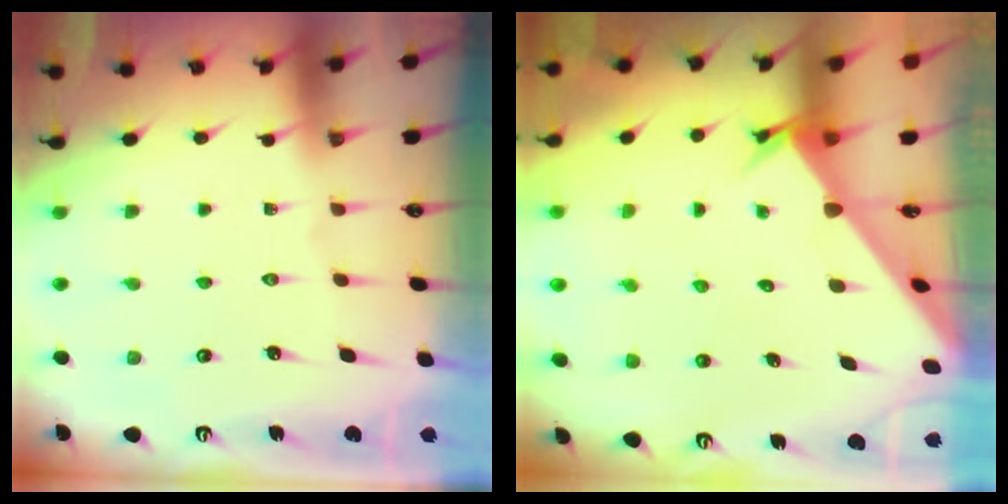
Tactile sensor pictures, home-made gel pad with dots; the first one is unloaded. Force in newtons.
{"total": 2.8, "press": 2.8, "slide": 0.3}